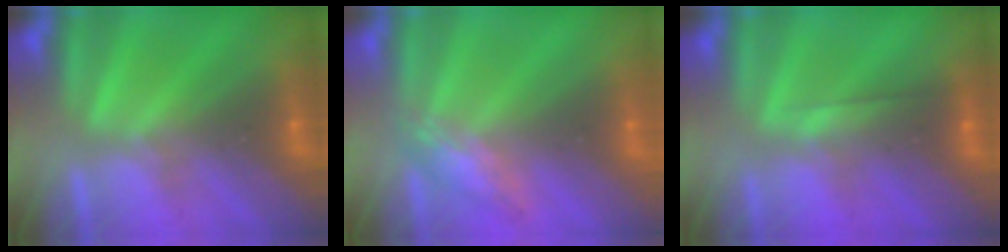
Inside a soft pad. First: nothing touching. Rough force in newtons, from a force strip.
{"total": 2.8}
{"total": 1.9}